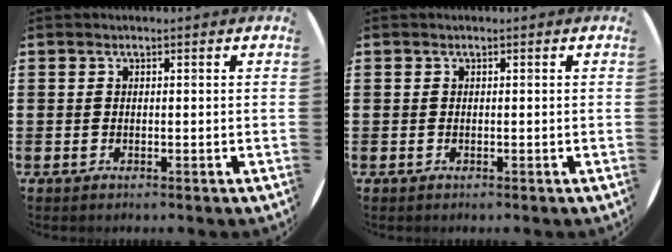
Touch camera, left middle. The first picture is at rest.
{"total": 0.0}